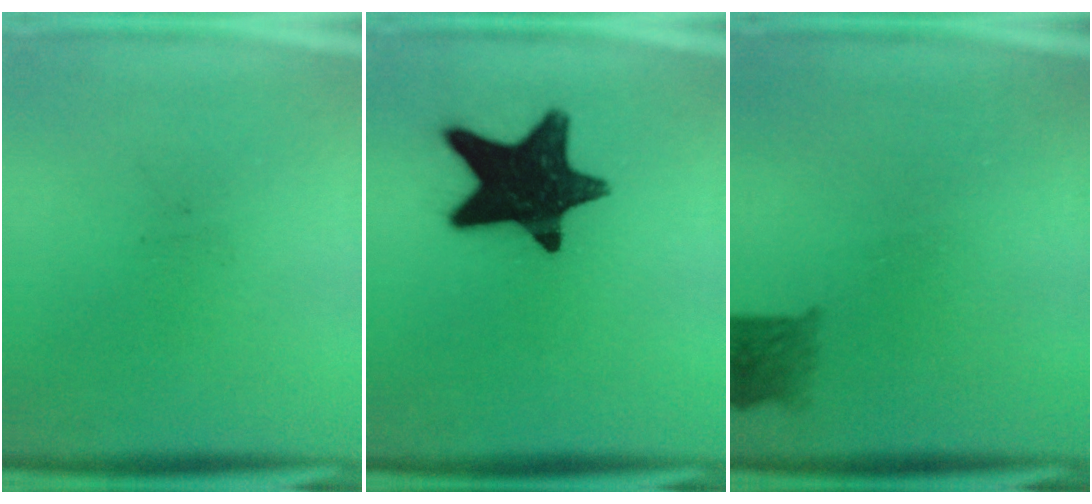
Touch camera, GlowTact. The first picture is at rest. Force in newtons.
{"total": 16.6}
{"total": 2.8}